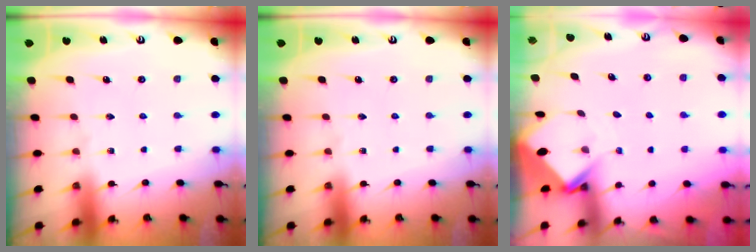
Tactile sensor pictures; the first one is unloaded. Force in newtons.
{"total": 0.0}
{"total": 3.7, "press": 3.7, "slide": 0.2}